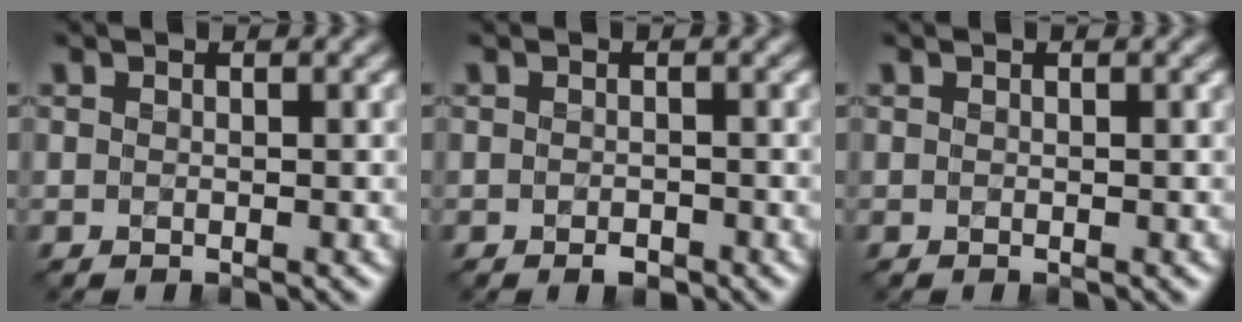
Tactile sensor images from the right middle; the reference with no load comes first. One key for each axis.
{"total": 1.1, "fx": -0.7, "fy": 0.5, "fz": 0.7, "tx": -0.011, "ty": -0.002, "tz": -0.011}
{"total": 0.0}